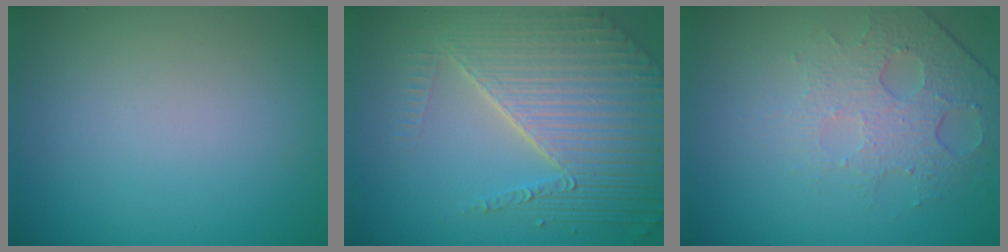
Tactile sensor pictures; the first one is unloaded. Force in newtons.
{"total": 7.7, "press": 5.8, "slide": 5.0}
{"total": 4.6, "press": 3.0, "slide": 3.4}